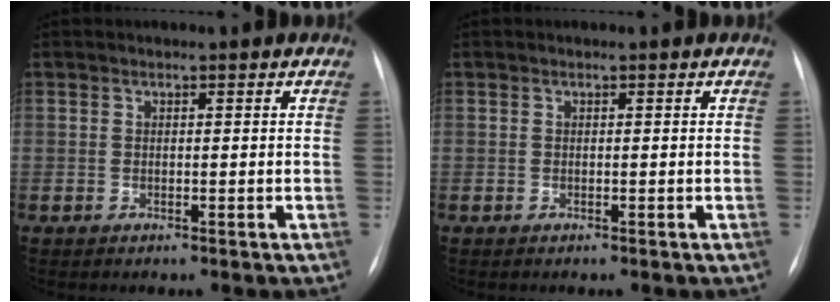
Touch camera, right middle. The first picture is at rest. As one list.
[{"total": 0.0}]